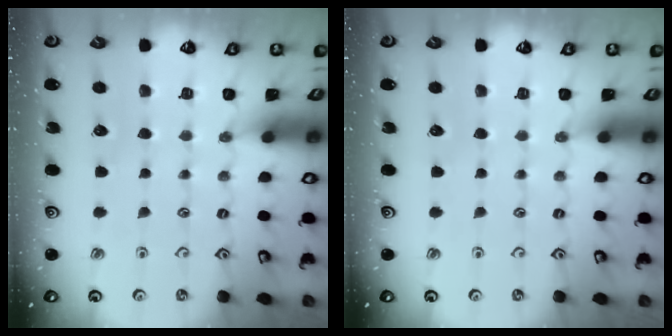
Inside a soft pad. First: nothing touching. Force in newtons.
{"total": 0.0}